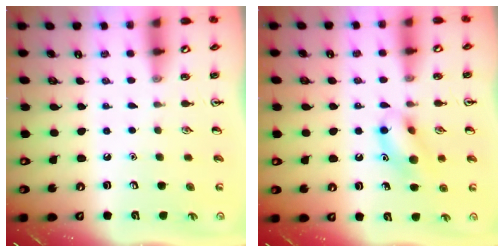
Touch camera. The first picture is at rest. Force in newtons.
{"total": 10.7, "press": 10.6, "slide": 1.4}